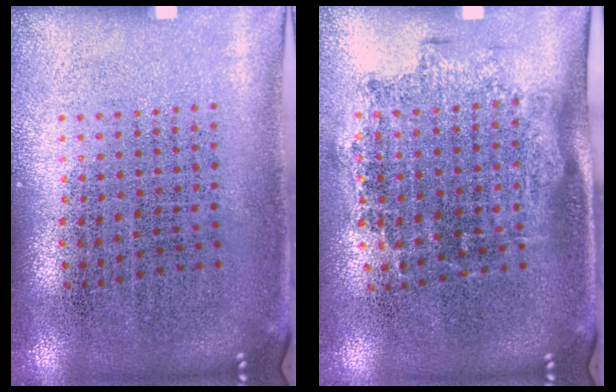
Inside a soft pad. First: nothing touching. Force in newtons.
{"total": 1.4, "press": 1.1, "slide": 0.8}